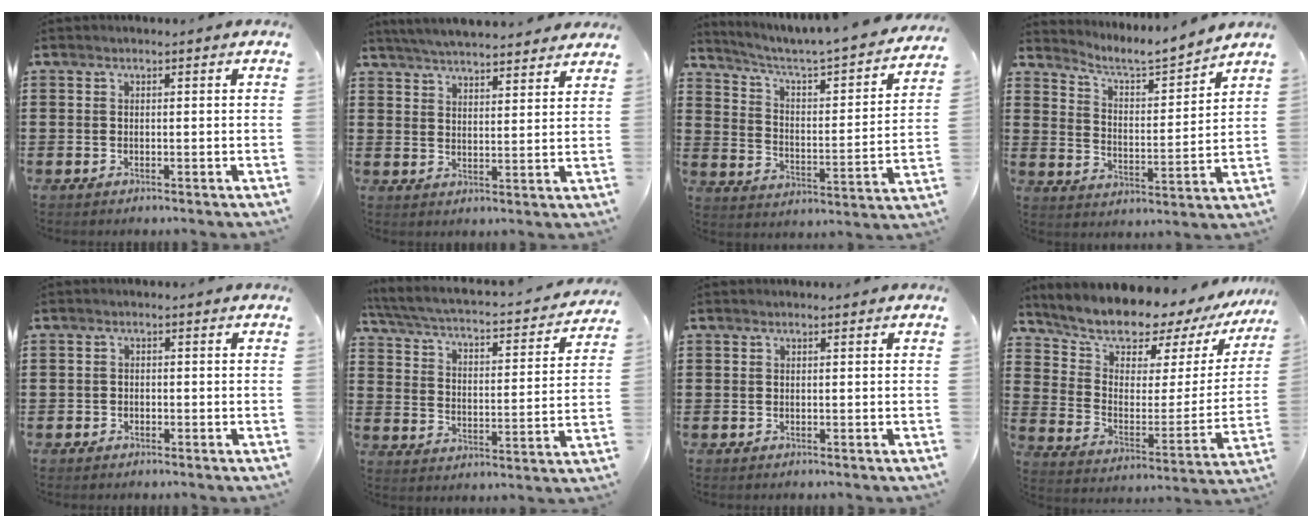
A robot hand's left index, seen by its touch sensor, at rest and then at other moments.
{"total": 4.9, "force": [4.8, -0.1, 0.8], "torque": [-0.034, -0.021, 0.087]}
{"total": 3.1, "force": [2.5, 0.4, 1.7], "torque": [-0.052, -0.036, 0.028]}
{"total": 4.5, "force": [4.3, -0.1, 1.4], "torque": [-0.050, -0.035, 0.063]}
{"total": 1.2, "force": [-1.0, 0.7, 0.0], "torque": [-0.004, 0.003, -0.022]}
{"total": 2.9, "force": [2.5, 0.2, 1.6], "torque": [-0.049, -0.027, 0.031]}
{"total": 0.0}
{"total": 7.6, "force": [7.2, 2.1, 1.5], "torque": [-0.060, -0.067, 0.119]}